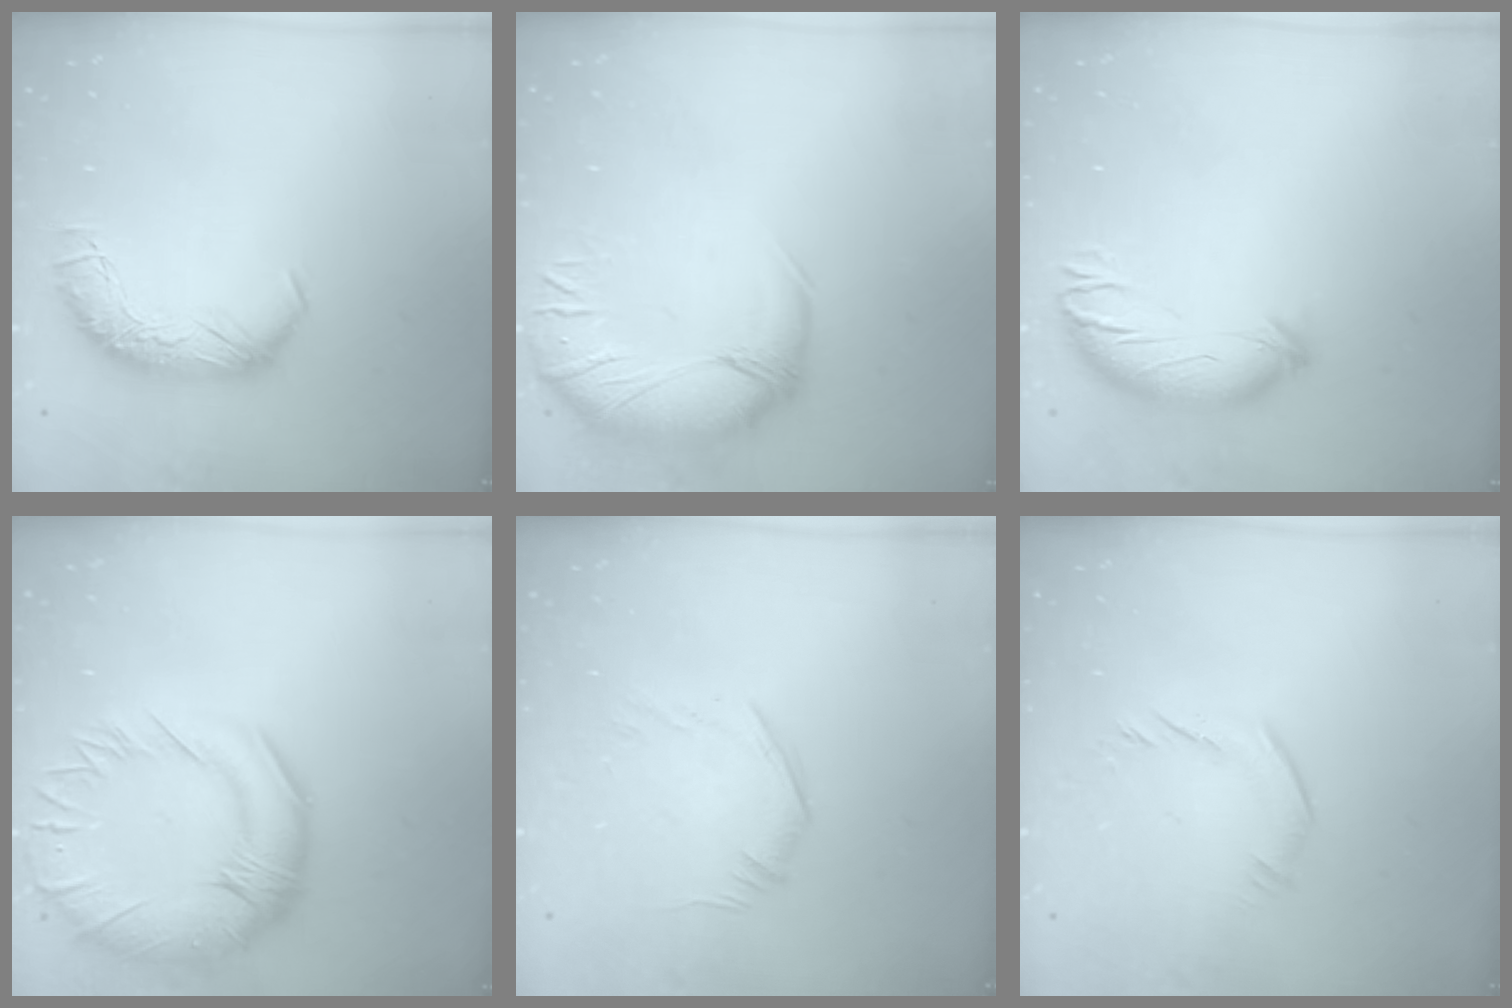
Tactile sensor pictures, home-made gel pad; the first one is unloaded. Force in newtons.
{"total": 2.9, "press": 0.1, "slide": 2.9}
{"total": 3.7, "press": 2.9, "slide": 2.4}
{"total": 9.6, "press": 9.0, "slide": 3.5}
{"total": 5.5, "press": 5.4, "slide": 1.4}
{"total": 4.6, "press": 4.4, "slide": 1.3}